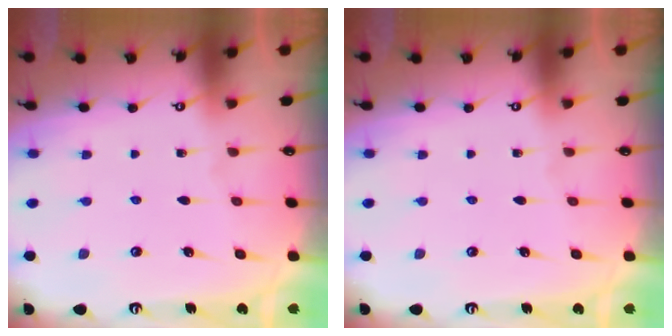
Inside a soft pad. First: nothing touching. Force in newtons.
{"total": 0.0}